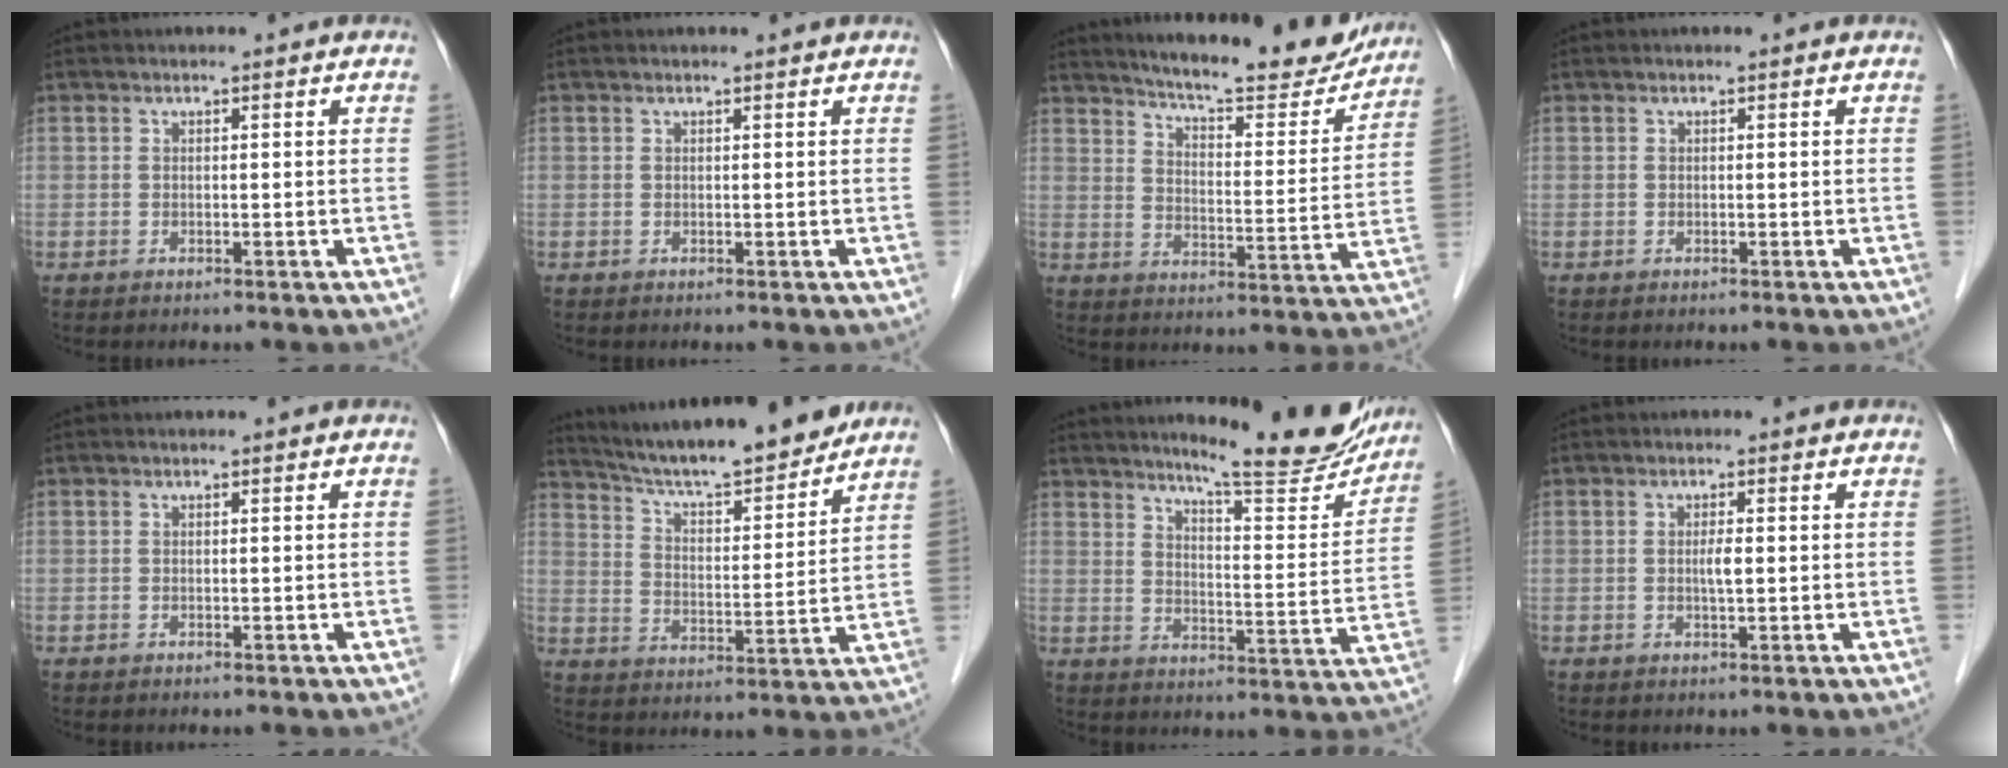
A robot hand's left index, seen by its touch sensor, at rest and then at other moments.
{"total": 0.6, "force": [0.6, 0.0, 0.2], "torque": [-0.009, 0.003, 0.010]}
{"total": 18.0, "force": [16.6, 2.5, 6.6], "torque": [-0.095, -0.036, 0.218]}
{"total": 0.0}
{"total": 0.0}
{"total": 16.6, "force": [15.0, 1.6, 6.9], "torque": [-0.114, 0.003, 0.236]}
{"total": 16.8, "force": [15.2, 1.3, 7.1], "torque": [-0.096, -0.051, 0.196]}
{"total": 1.7, "force": [0.0, 0.2, 1.7], "torque": [-0.031, 0.000, 0.001]}